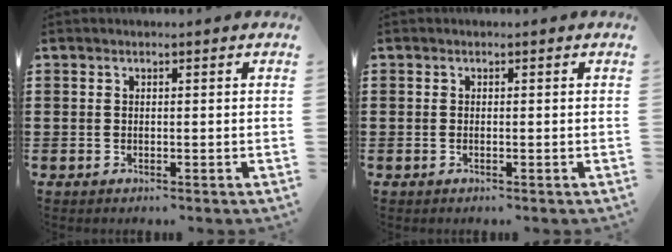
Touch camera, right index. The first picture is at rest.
{"total": 0.0}